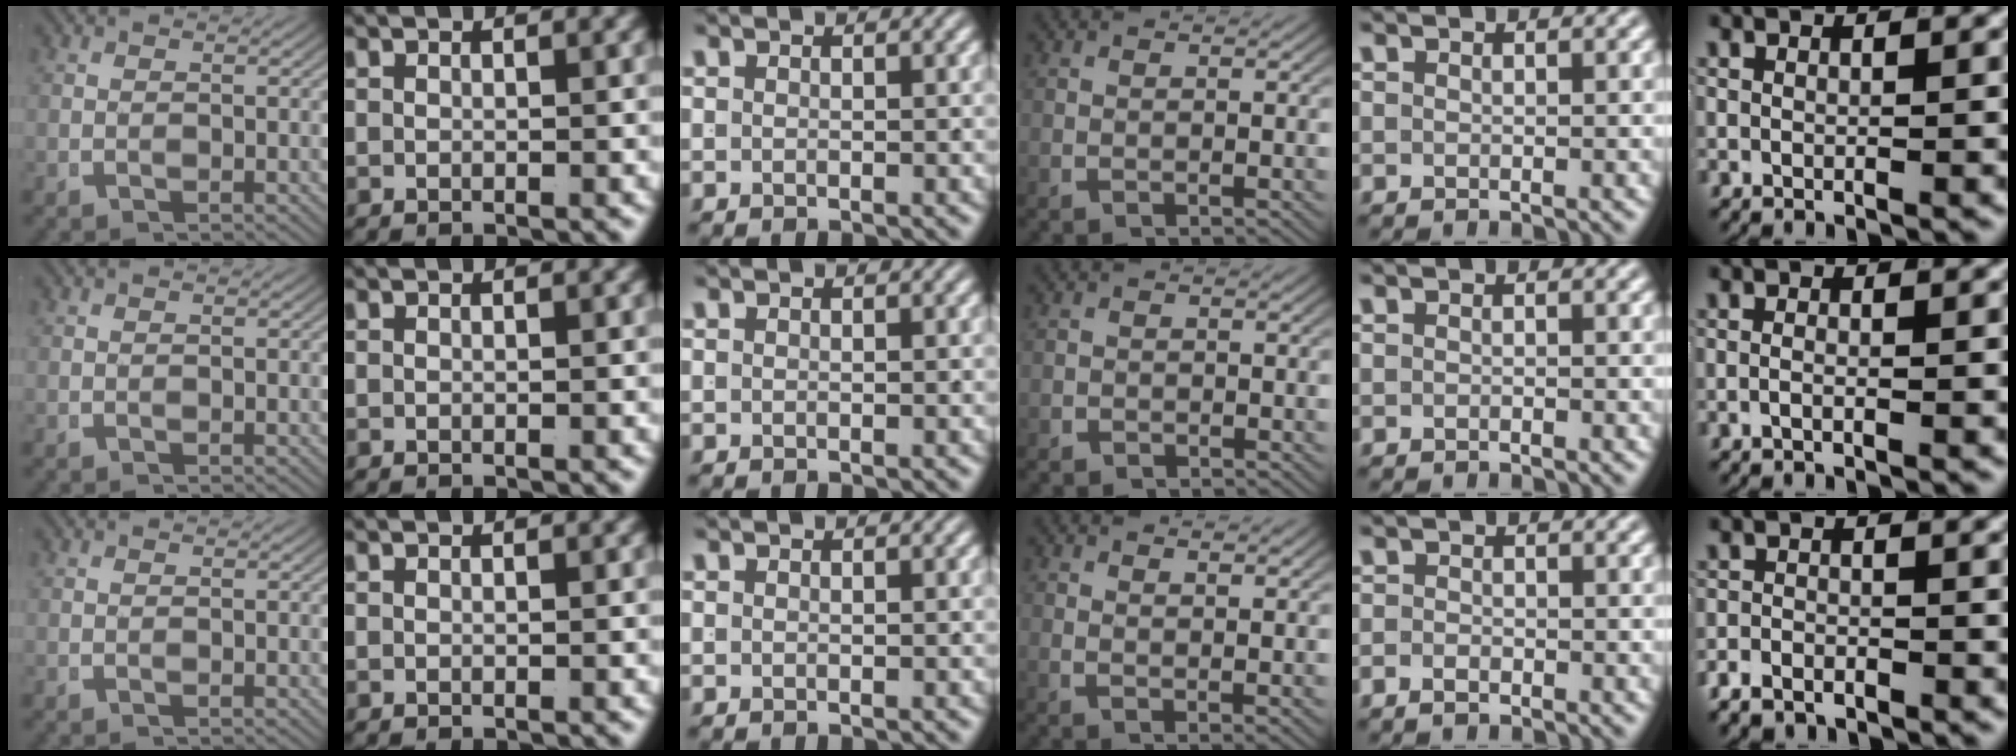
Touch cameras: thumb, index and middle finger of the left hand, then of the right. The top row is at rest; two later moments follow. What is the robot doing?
{"motion": "lift_and_place", "object": "shirt"}